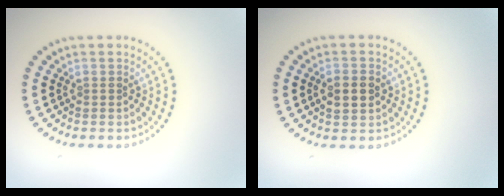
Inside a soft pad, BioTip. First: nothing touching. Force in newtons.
{"total": 2.5, "press": 2.5, "slide": 0.2}